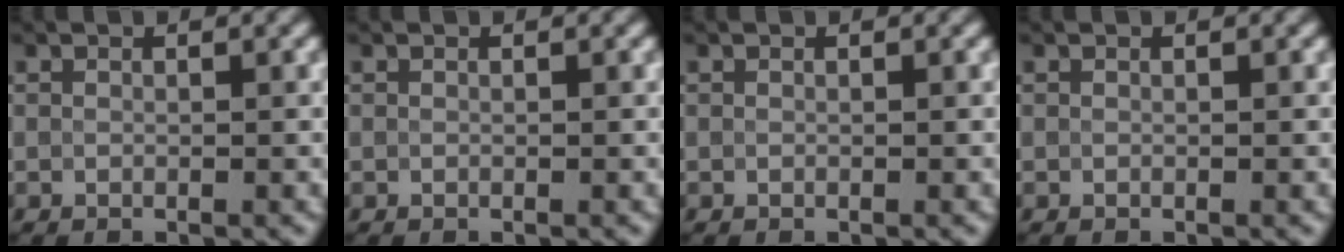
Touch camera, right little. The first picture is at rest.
{"total": 0.0}
{"total": 0.0}
{"total": 0.0}